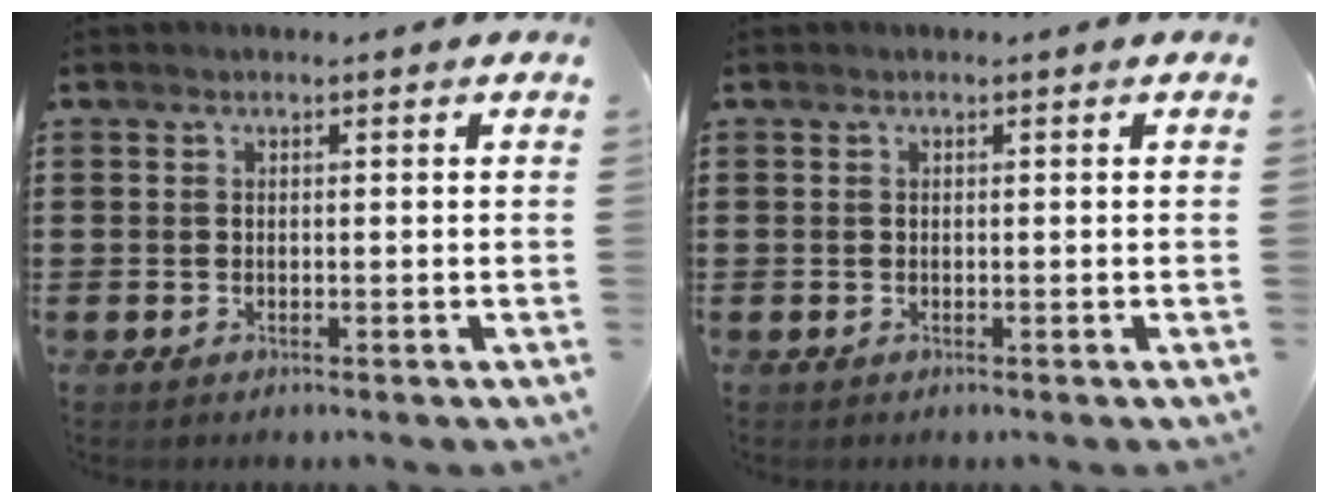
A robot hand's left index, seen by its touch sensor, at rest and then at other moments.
{"total": 0.0}